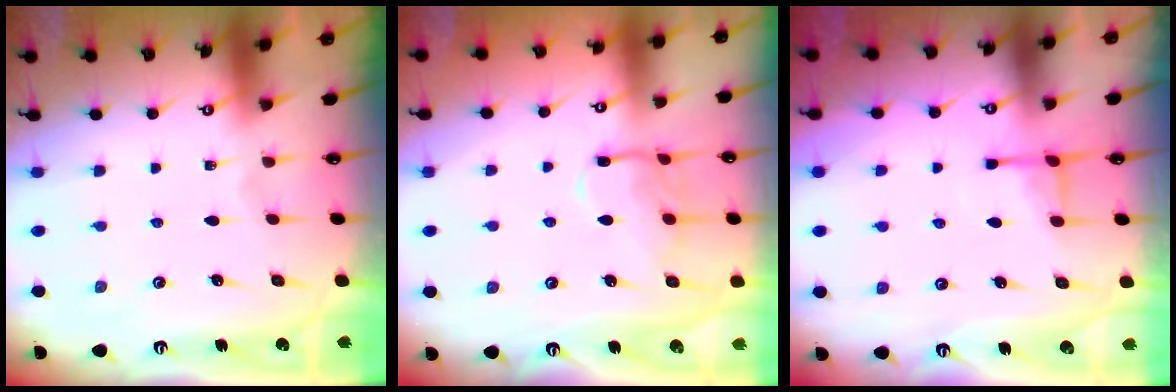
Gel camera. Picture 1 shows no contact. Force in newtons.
{"total": 10.6, "press": 10.6, "slide": 0.7}
{"total": 3.6, "press": 3.5, "slide": 0.7}